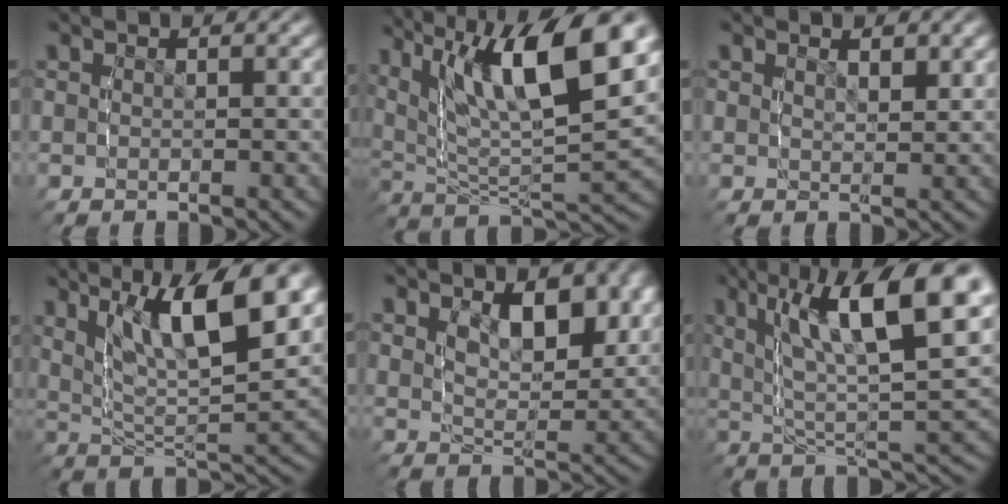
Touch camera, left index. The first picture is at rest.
{"total": 11.5, "force": [3.5, 5.6, 9.5], "torque": [-0.175, -0.001, 0.050]}
{"total": 0.8, "force": [0.6, 0.2, 0.5], "torque": [-0.007, -0.013, 0.012]}
{"total": 10.3, "force": [3.7, 5.0, 8.2], "torque": [-0.150, 0.001, 0.049]}
{"total": 4.3, "force": [2.0, 2.0, 3.3], "torque": [-0.062, -0.016, 0.032]}
{"total": 10.7, "force": [3.4, 4.2, 9.2], "torque": [-0.149, 0.005, 0.049]}